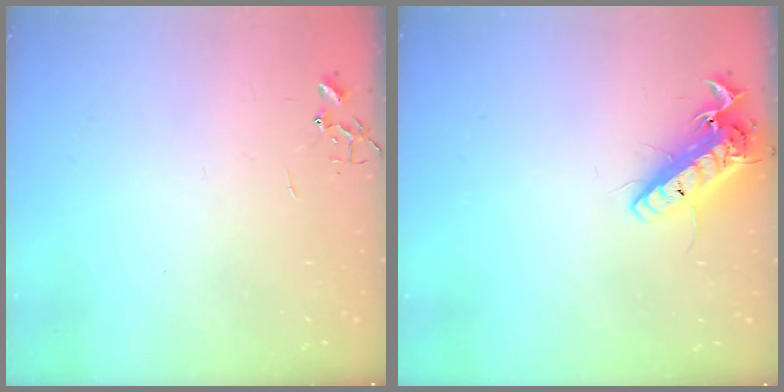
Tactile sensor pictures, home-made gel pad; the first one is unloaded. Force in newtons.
{"total": 15.1, "press": 14.8, "slide": 3.3}